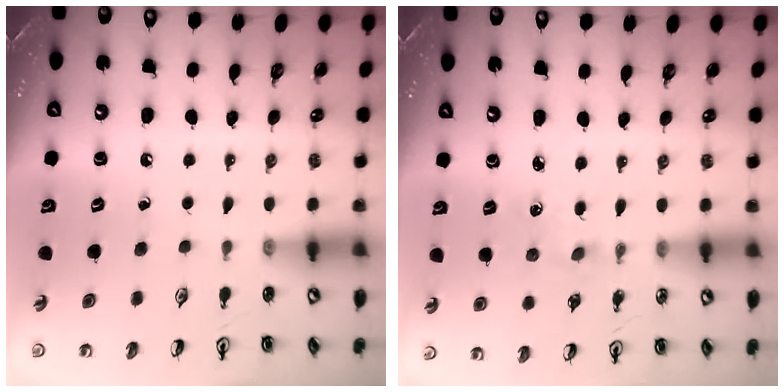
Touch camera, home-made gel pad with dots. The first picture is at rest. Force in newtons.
{"total": 2.1, "press": 2.1, "slide": 0.3}